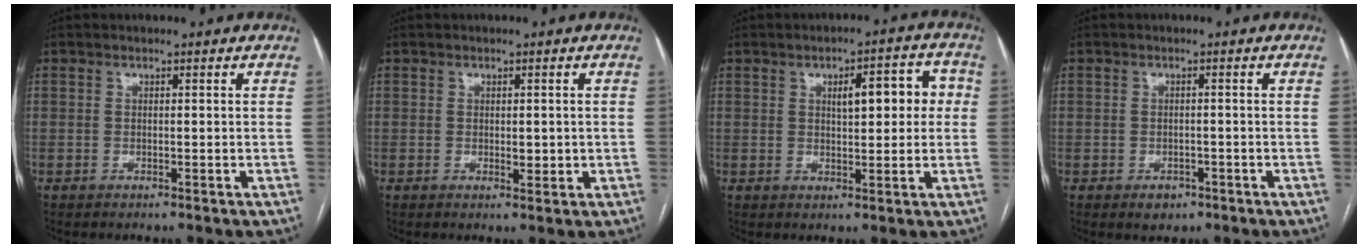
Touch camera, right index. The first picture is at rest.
{"total": 1.8, "force": [-0.1, 0.9, 1.6], "torque": [-0.023, -0.003, 0.003]}
{"total": 7.5, "force": [1.6, 2.8, 6.7], "torque": [-0.086, 0.027, 0.024]}
{"total": 2.3, "force": [-1.3, 1.6, 0.9], "torque": [-0.009, 0.003, -0.010]}